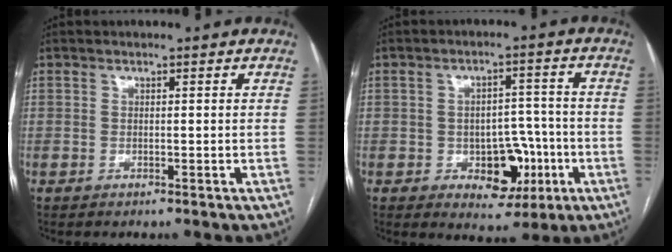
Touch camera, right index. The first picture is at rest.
{"total": 8.4, "force": [-2.9, 5.1, 5.9], "torque": [-0.076, 0.016, -0.030]}